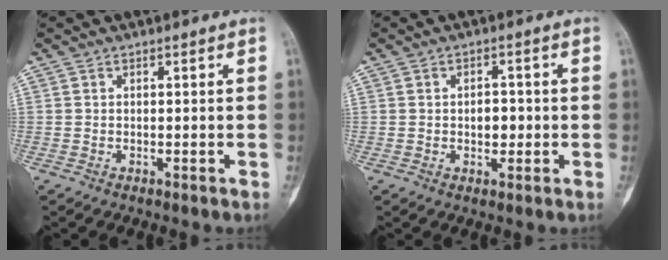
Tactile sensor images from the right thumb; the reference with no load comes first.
{"total": 3.2, "force": [-0.3, 2.1, 2.3], "torque": [-0.016, 0.004, -0.005]}